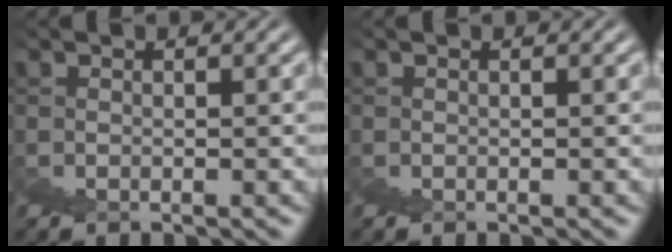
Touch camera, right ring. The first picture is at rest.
{"total": 0.0}